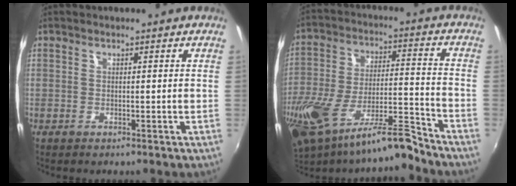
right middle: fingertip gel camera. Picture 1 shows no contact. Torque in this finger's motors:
{"motor_torque": [1.08, -1.06, 0.67, 0.21]}